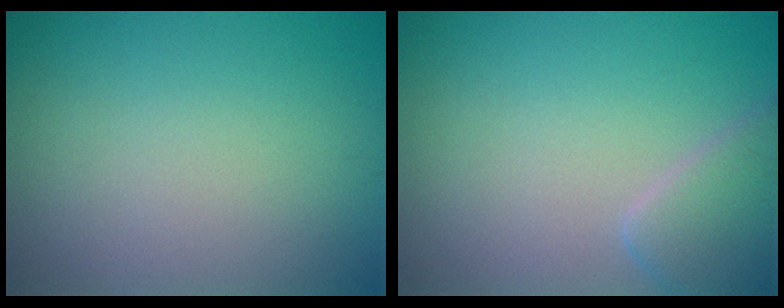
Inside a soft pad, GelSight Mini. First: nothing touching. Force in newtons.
{"total": 3.3, "press": 3.3, "slide": 0.2}